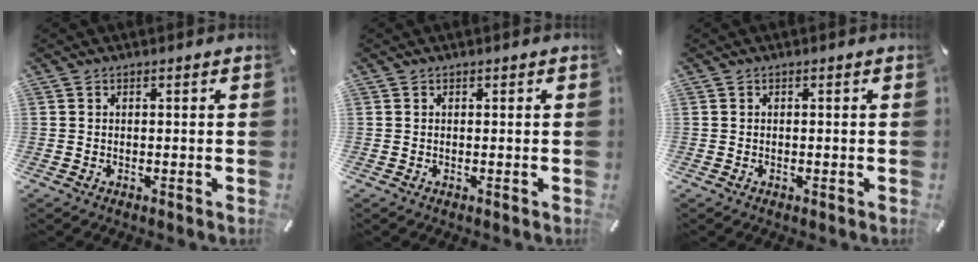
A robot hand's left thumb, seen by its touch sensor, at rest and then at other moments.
{"total": 0.0}
{"total": 0.6, "force": [-0.2, 0.1, 0.5], "torque": [-0.009, -0.002, -0.003]}